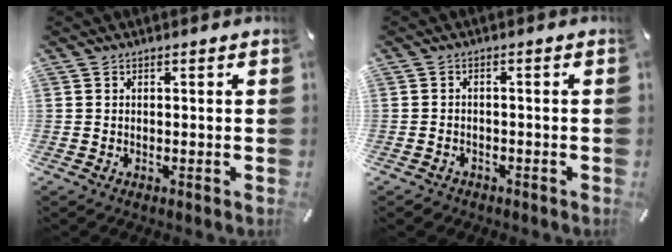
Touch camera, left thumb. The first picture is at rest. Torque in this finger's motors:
{"motor_torque": [-0.02, -0.09, -0.21, 0.29, -0.02]}